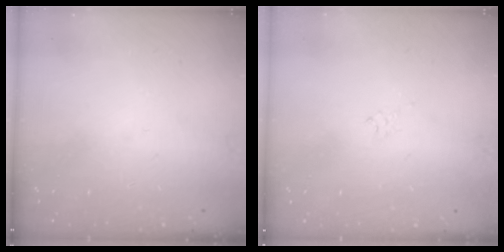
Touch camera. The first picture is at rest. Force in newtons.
{"total": 2.8, "press": 2.7, "slide": 0.6}